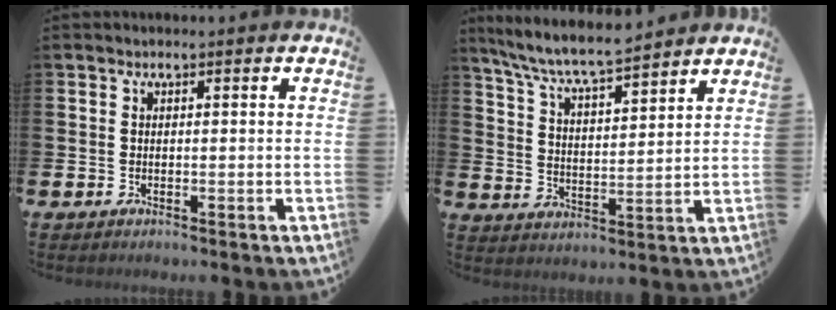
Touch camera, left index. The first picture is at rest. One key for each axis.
{"total": 7.4, "fx": 7.0, "fy": 0.6, "fz": 2.4, "tx": -0.076, "ty": -0.042, "tz": 0.123}